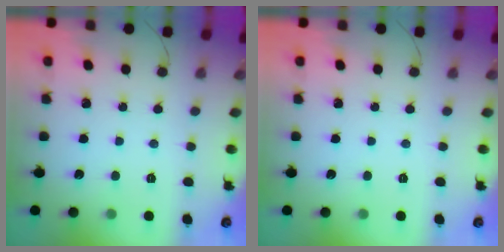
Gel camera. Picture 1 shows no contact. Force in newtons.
{"total": 0.0}